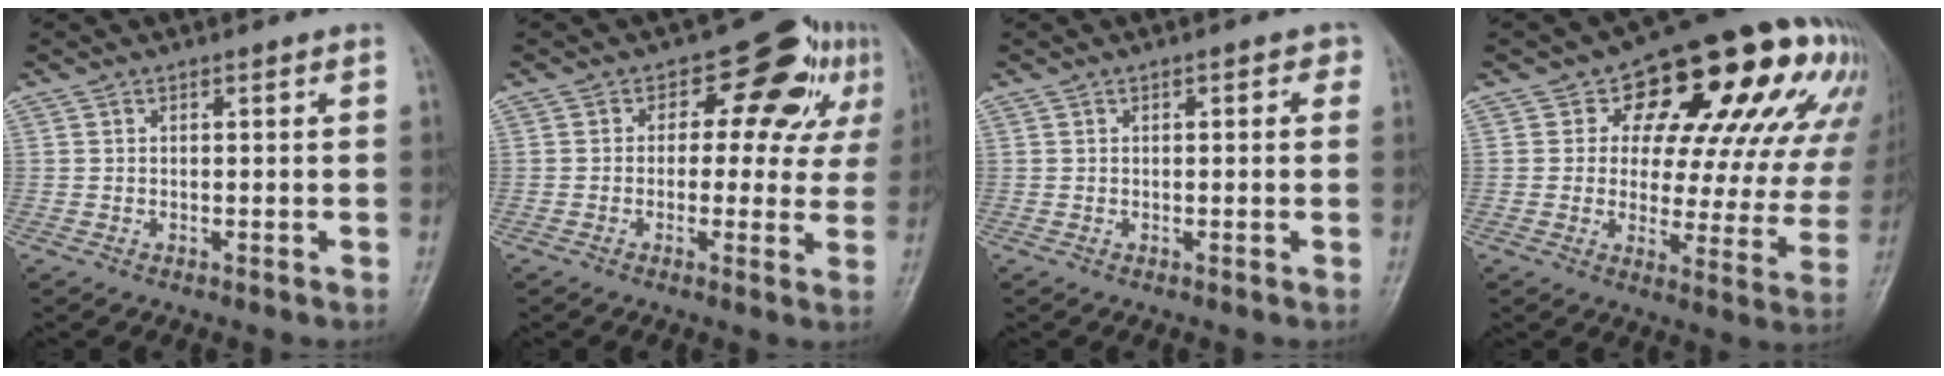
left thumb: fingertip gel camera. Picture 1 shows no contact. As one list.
[{"total": 11.5, "force": [3.8, 7.7, 7.6], "torque": [-0.034, 0.009, 0.039]}, {"total": 2.0, "force": [0.6, 1.2, 1.5], "torque": [-0.006, 0.003, 0.002]}, {"total": 25.0, "force": [11.9, 13.4, 17.5], "torque": [-0.189, 0.001, 0.152]}]